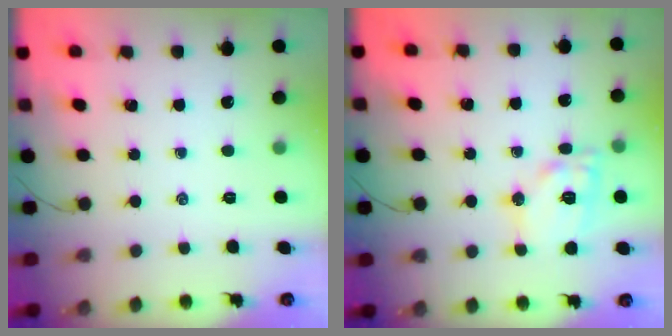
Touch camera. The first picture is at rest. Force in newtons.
{"total": 12.0, "press": 12.0, "slide": 1.1}